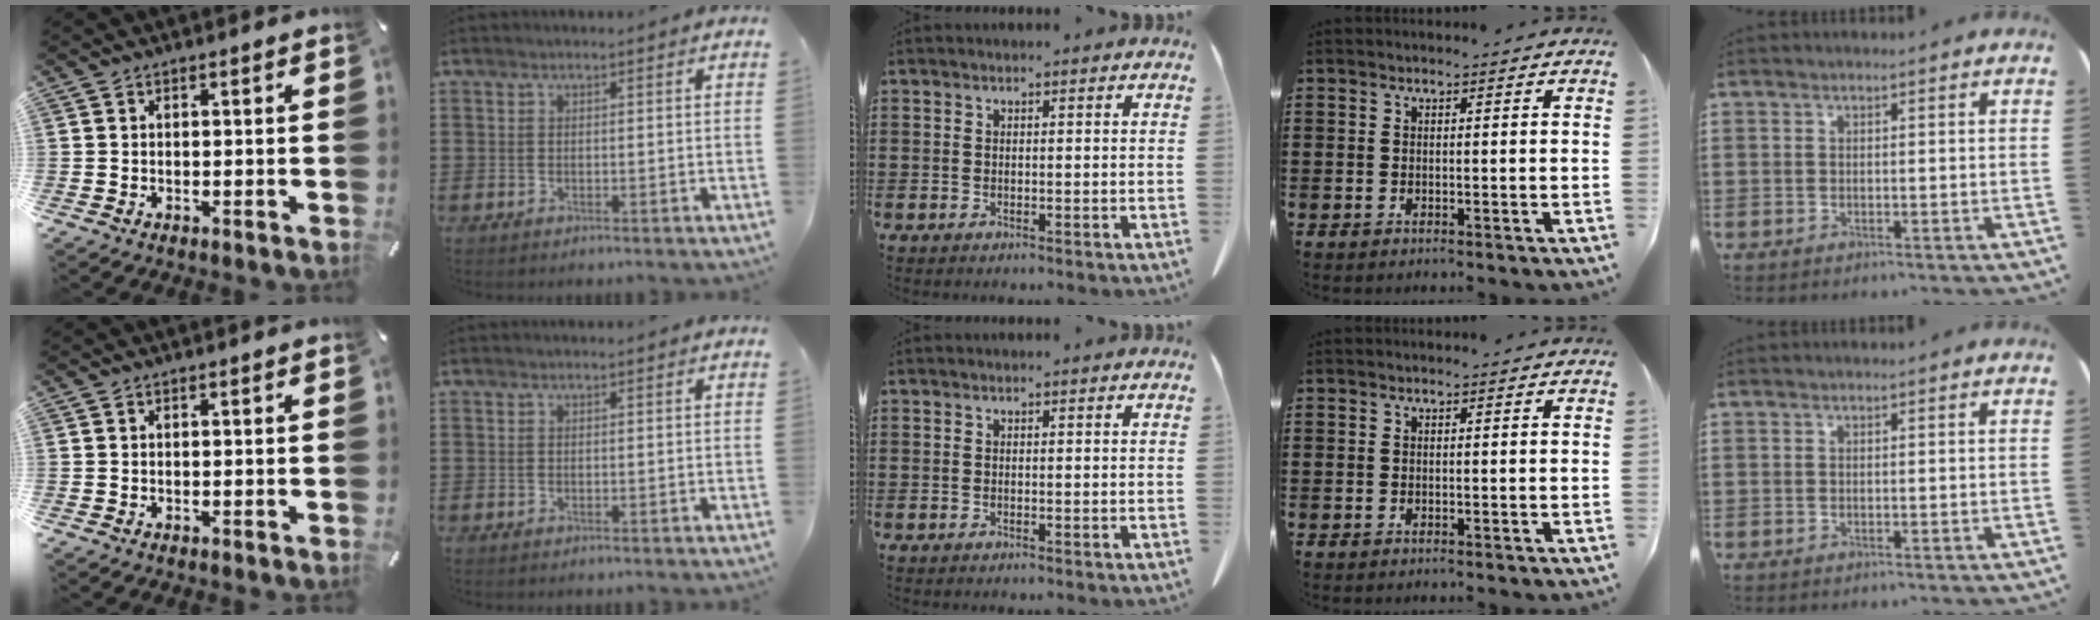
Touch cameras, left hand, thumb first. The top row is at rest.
{}